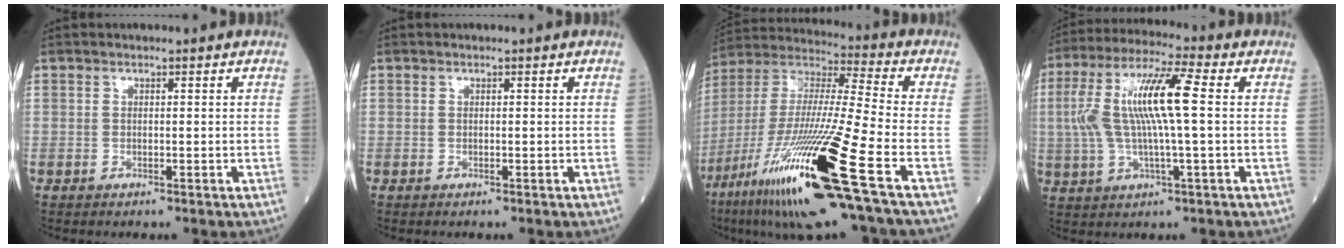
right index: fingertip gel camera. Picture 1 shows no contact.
{"total": 0.0}
{"total": 24.3, "force": [-11.7, 0.3, 21.3], "torque": [-0.419, -0.059, -0.219]}
{"total": 12.4, "force": [1.2, 1.5, 12.3], "torque": [-0.255, 0.023, 0.019]}